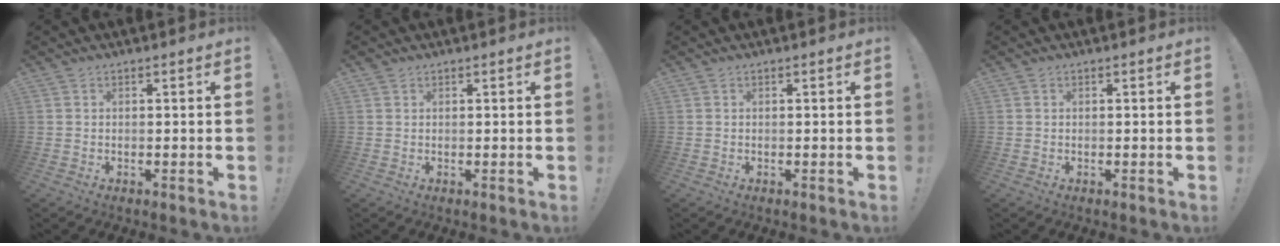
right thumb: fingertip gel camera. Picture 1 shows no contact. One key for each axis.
{"total": 0.6, "fx": 0.4, "fy": 0.4, "fz": 0.0, "tx": 0.006, "ty": -0.002, "tz": 0.007}
{"total": 0.0}
{"total": 0.0}